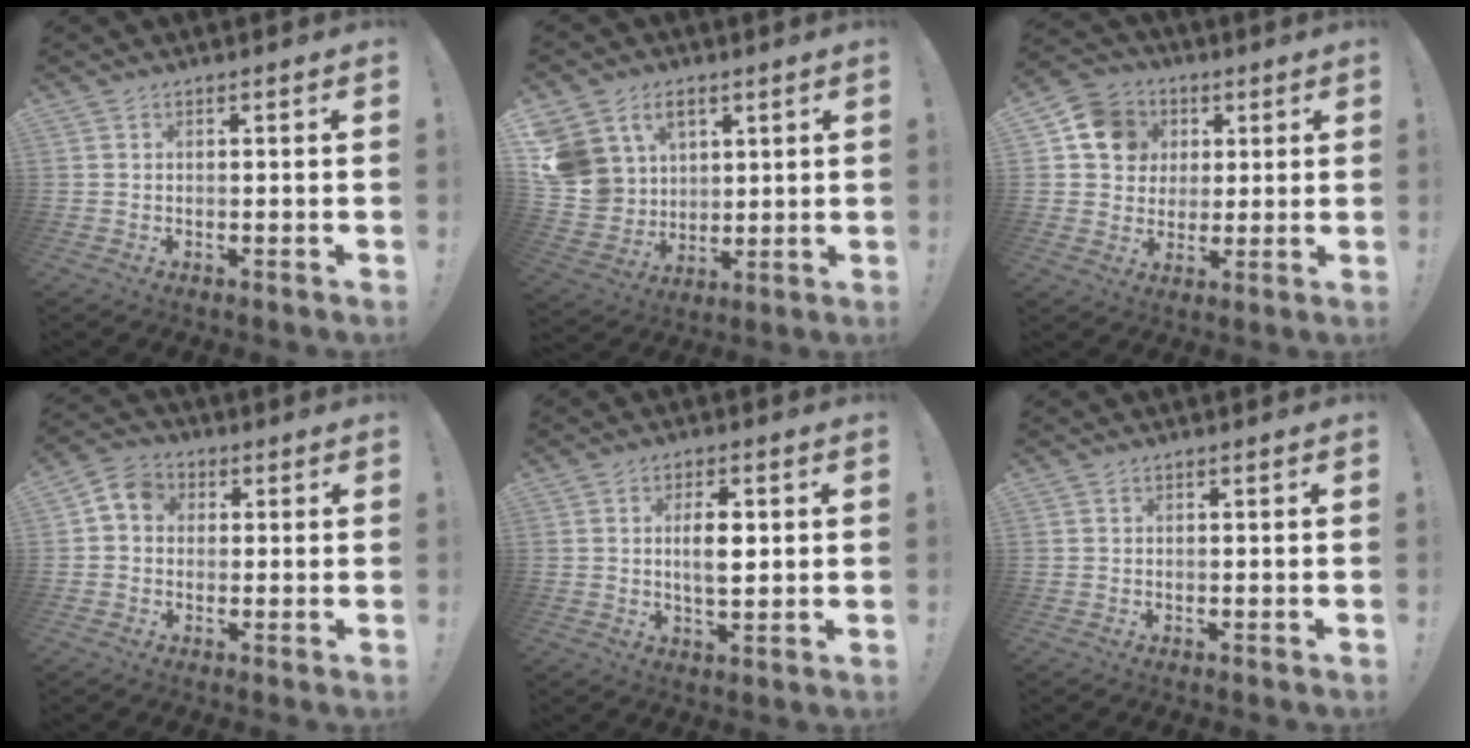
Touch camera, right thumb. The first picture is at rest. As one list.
[{"total": 12.7, "force": [5.8, 10.6, 4.0], "torque": [-0.082, -0.035, 0.121]}, {"total": 12.2, "force": [3.4, 10.9, 4.1], "torque": [-0.046, -0.005, 0.072]}, {"total": 6.1, "force": [0.8, 5.2, 3.0], "torque": [-0.045, 0.013, 0.018]}, {"total": 7.0, "force": [0.9, 3.2, 6.2], "torque": [-0.098, -0.002, 0.009]}, {"total": 0.0}]